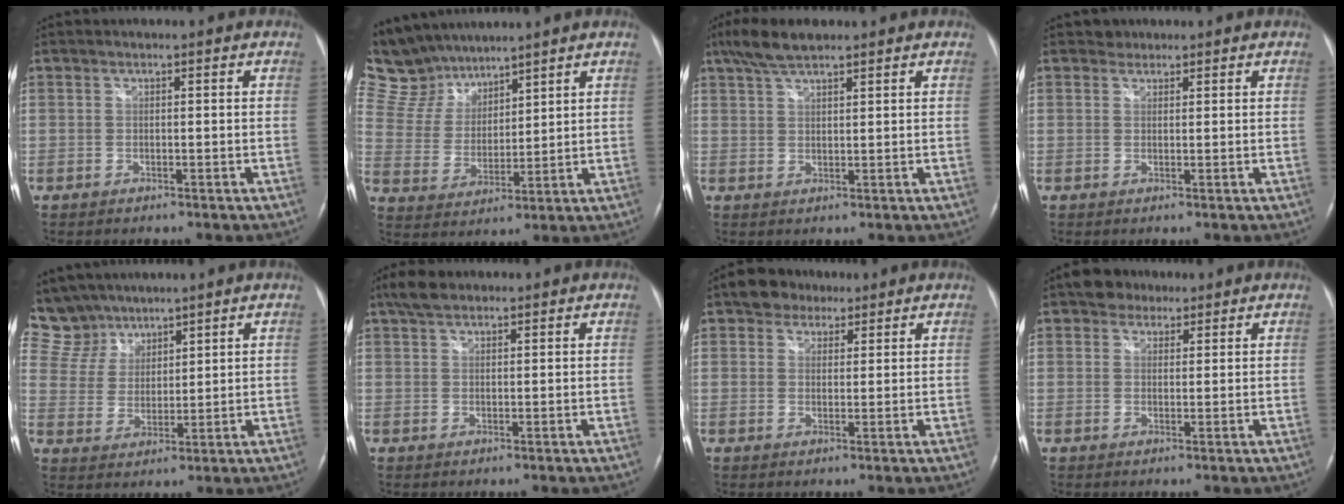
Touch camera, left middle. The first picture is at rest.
{"total": 10.7, "force": [9.8, 3.9, 1.6], "torque": [-0.052, 0.021, 0.205]}
{"total": 5.8, "force": [4.5, 1.3, 3.4], "torque": [-0.079, 0.018, 0.086]}
{"total": 1.3, "force": [1.0, 0.7, -0.3], "torque": [0.006, 0.000, 0.011]}
{"total": 7.9, "force": [6.9, 3.8, -0.2], "torque": [-0.002, 0.014, 0.149]}
{"total": 3.5, "force": [2.7, 1.6, 1.5], "torque": [-0.036, 0.015, 0.050]}
{"total": 4.6, "force": [3.3, 3.1, 1.1], "torque": [-0.024, 0.014, 0.055]}
{"total": 3.7, "force": [2.7, 2.4, 0.8], "torque": [-0.019, 0.014, 0.044]}